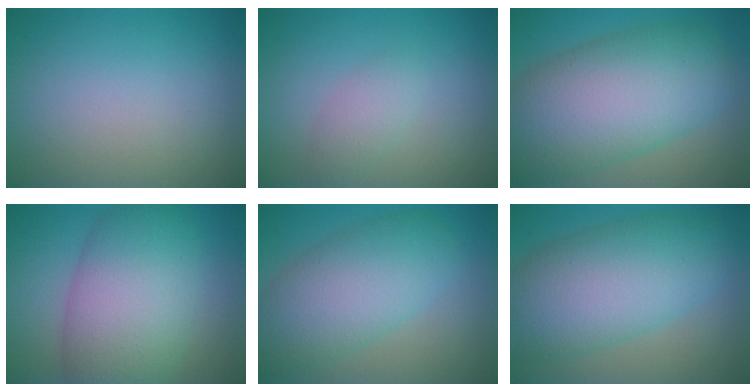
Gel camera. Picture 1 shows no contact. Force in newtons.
{"total": 1.8, "press": 1.8, "slide": 0.1}
{"total": 12.3, "press": 12.3, "slide": 0.4}
{"total": 10.1, "press": 10.1, "slide": 0.3}
{"total": 7.5, "press": 7.5, "slide": 0.3}
{"total": 9.9, "press": 9.9, "slide": 0.1}